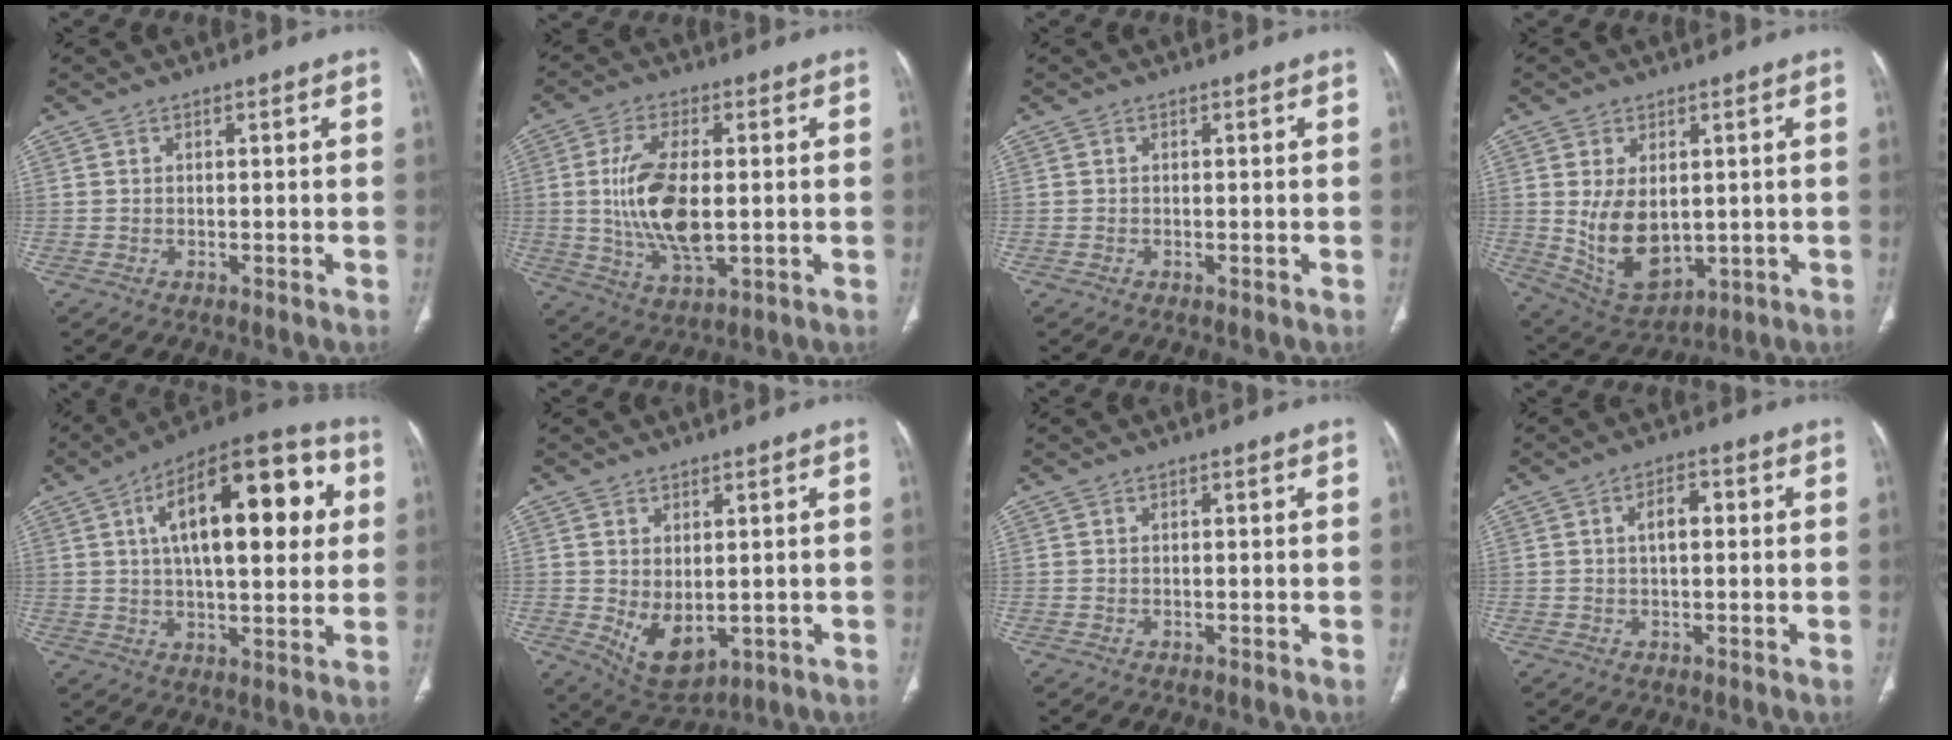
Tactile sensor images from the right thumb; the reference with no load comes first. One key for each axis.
{"total": 13.5, "fx": 0.2, "fy": 6.3, "fz": 11.9, "tx": -0.234, "ty": -0.010, "tz": 0.009}
{"total": 0.0}
{"total": 11.5, "fx": 0.2, "fy": 7.3, "fz": 8.9, "tx": -0.138, "ty": -0.012, "tz": 0.034}
{"total": 23.2, "fx": 5.7, "fy": 9.9, "fz": 20.1, "tx": -0.276, "ty": 0.016, "tz": 0.077}
{"total": 7.7, "fx": -0.7, "fy": 4.6, "fz": 6.2, "tx": -0.090, "ty": -0.011, "tz": 0.015}
{"total": 0.0}
{"total": 4.0, "fx": 0.7, "fy": 1.9, "fz": 3.4, "tx": -0.055, "ty": 0.011, "tz": 0.009}